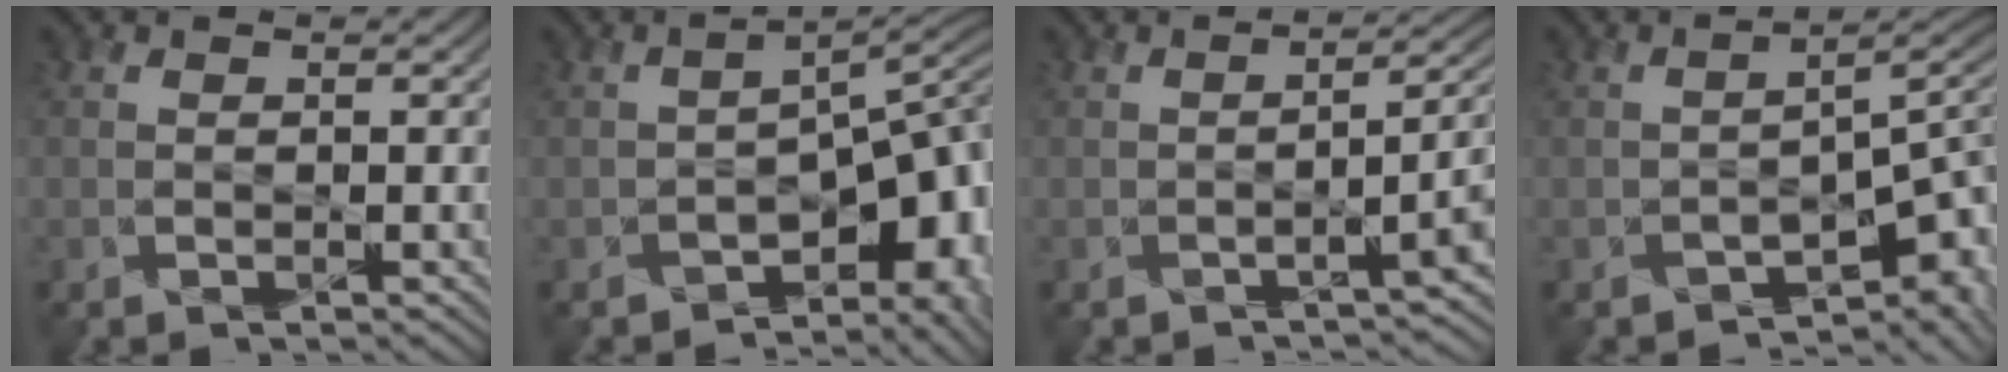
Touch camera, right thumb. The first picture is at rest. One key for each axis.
{"total": 9.0, "fx": -5.3, "fy": 3.8, "fz": 6.2, "tx": -0.076, "ty": -0.014, "tz": -0.072}
{"total": 4.6, "fx": -1.0, "fy": 1.4, "fz": 4.3, "tx": -0.057, "ty": 0.003, "tz": -0.015}
{"total": 6.2, "fx": -3.9, "fy": 2.2, "fz": 4.2, "tx": -0.057, "ty": -0.017, "tz": -0.050}